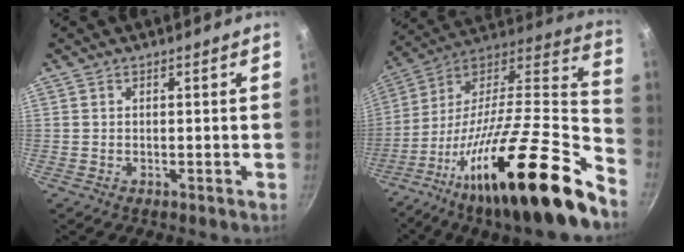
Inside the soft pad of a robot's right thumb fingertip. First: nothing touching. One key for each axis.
{"total": 33.2, "fx": -17.2, "fy": 7.6, "fz": 27.4, "tx": -0.363, "ty": 0.062, "tz": -0.300}